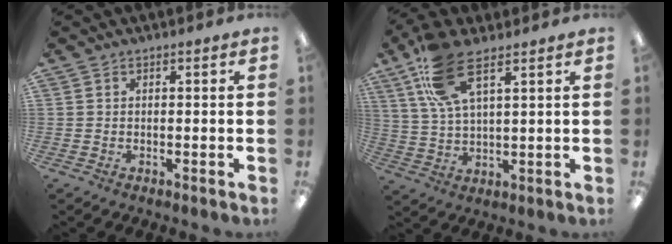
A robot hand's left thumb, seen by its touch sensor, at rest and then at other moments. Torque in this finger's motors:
{"motor_torque": [0.10, 0.52, 1.25, -1.52, 0.12]}